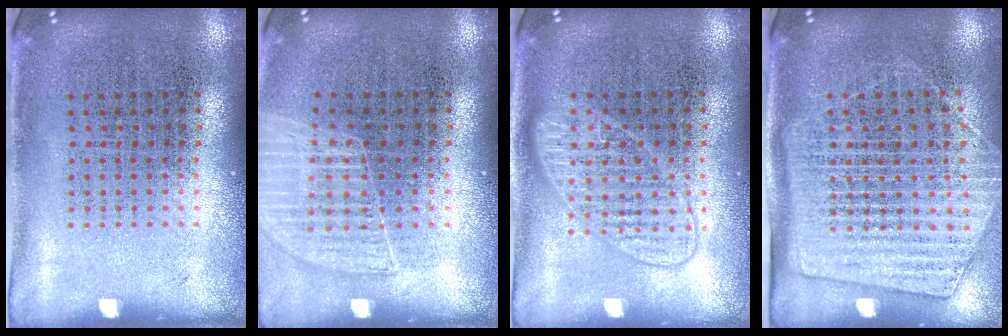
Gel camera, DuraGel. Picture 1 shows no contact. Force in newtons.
{"total": 1.1, "press": 1.1, "slide": 0.1}
{"total": 2.7, "press": 2.7, "slide": 0.4}
{"total": 1.7, "press": 1.5, "slide": 0.8}